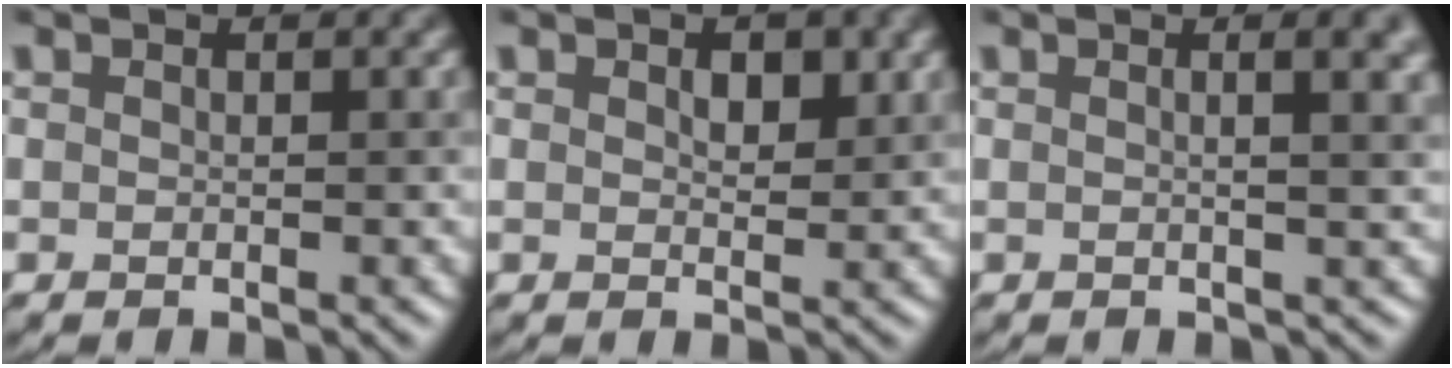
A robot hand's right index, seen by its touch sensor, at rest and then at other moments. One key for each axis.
{"total": 1.7, "fx": 1.0, "fy": 0.9, "fz": 1.1, "tx": -0.015, "ty": 0.002, "tz": 0.019}
{"total": 5.8, "fx": 1.7, "fy": 2.5, "fz": 5.0, "tx": -0.030, "ty": 0.036, "tz": -0.009}